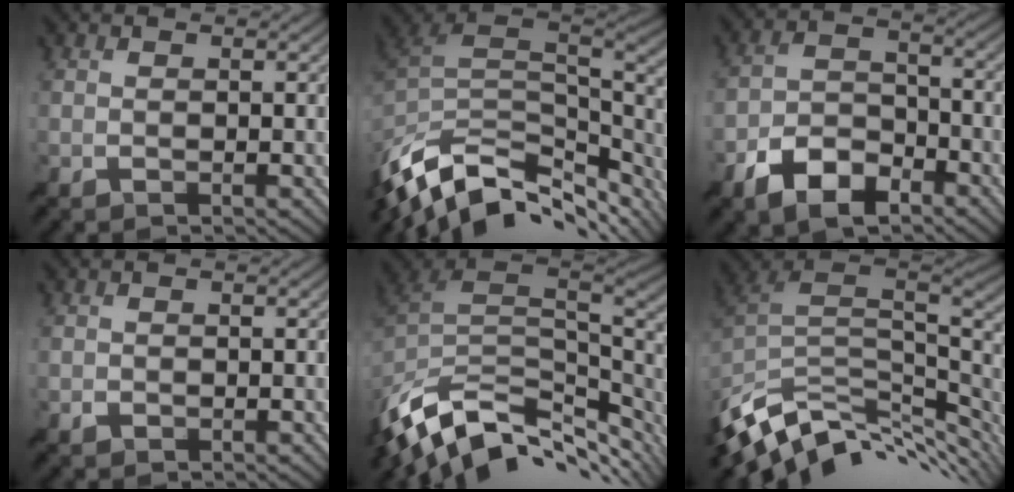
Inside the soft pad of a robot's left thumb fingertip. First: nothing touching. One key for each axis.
{"total": 13.3, "fx": -7.3, "fy": 6.5, "fz": 9.0, "tx": -0.216, "ty": -0.016, "tz": -0.121}
{"total": 7.4, "fx": -4.7, "fy": 3.8, "fz": 4.4, "tx": -0.082, "ty": 0.001, "tz": -0.101}
{"total": 0.0}
{"total": 13.1, "fx": -6.4, "fy": 6.8, "fz": 9.2, "tx": -0.214, "ty": -0.013, "tz": -0.110}
{"total": 11.9, "fx": -5.2, "fy": 5.8, "fz": 9.0, "tx": -0.213, "ty": -0.012, "tz": -0.085}